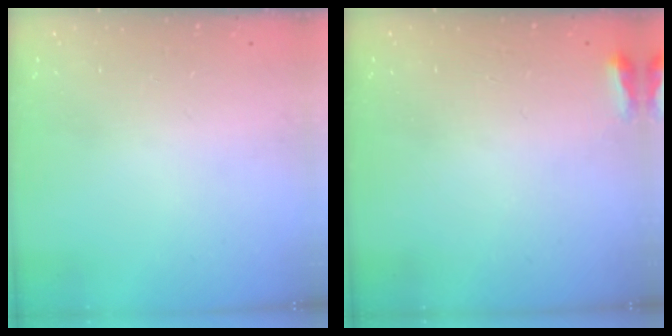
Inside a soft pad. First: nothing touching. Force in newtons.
{"total": 4.5, "press": 4.4, "slide": 1.1}